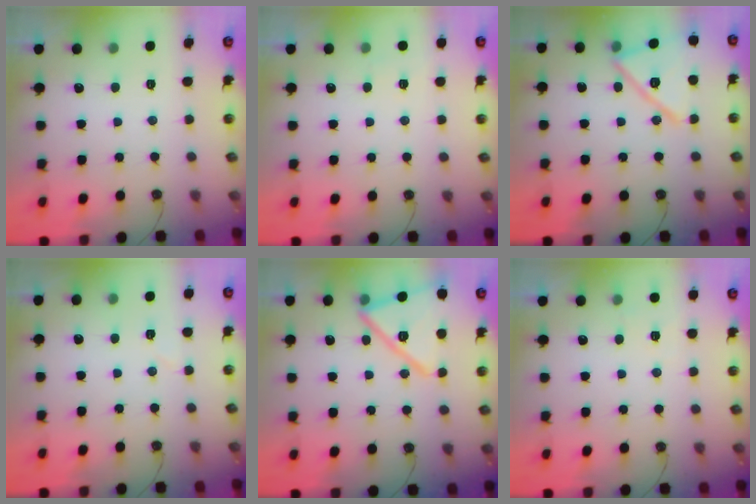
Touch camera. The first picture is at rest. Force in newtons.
{"total": 3.5, "press": 2.4, "slide": 2.5}
{"total": 17.0, "press": 16.9, "slide": 1.9}
{"total": 3.9, "press": 3.8, "slide": 1.2}
{"total": 16.7, "press": 16.7, "slide": 0.7}
{"total": 4.3, "press": 4.3, "slide": 0.3}